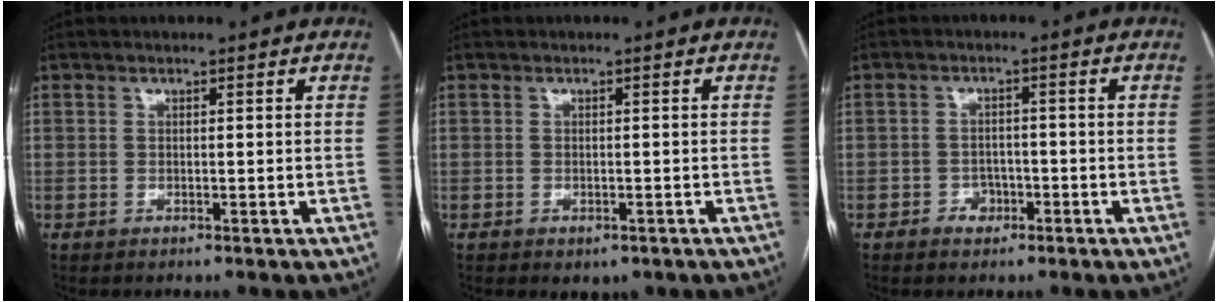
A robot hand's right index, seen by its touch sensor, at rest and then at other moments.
{"total": 2.6, "force": [-1.7, 1.6, 1.2], "torque": [-0.009, -0.001, -0.012]}
{"total": 2.9, "force": [-1.5, 2.2, 1.2], "torque": [-0.010, 0.008, -0.020]}